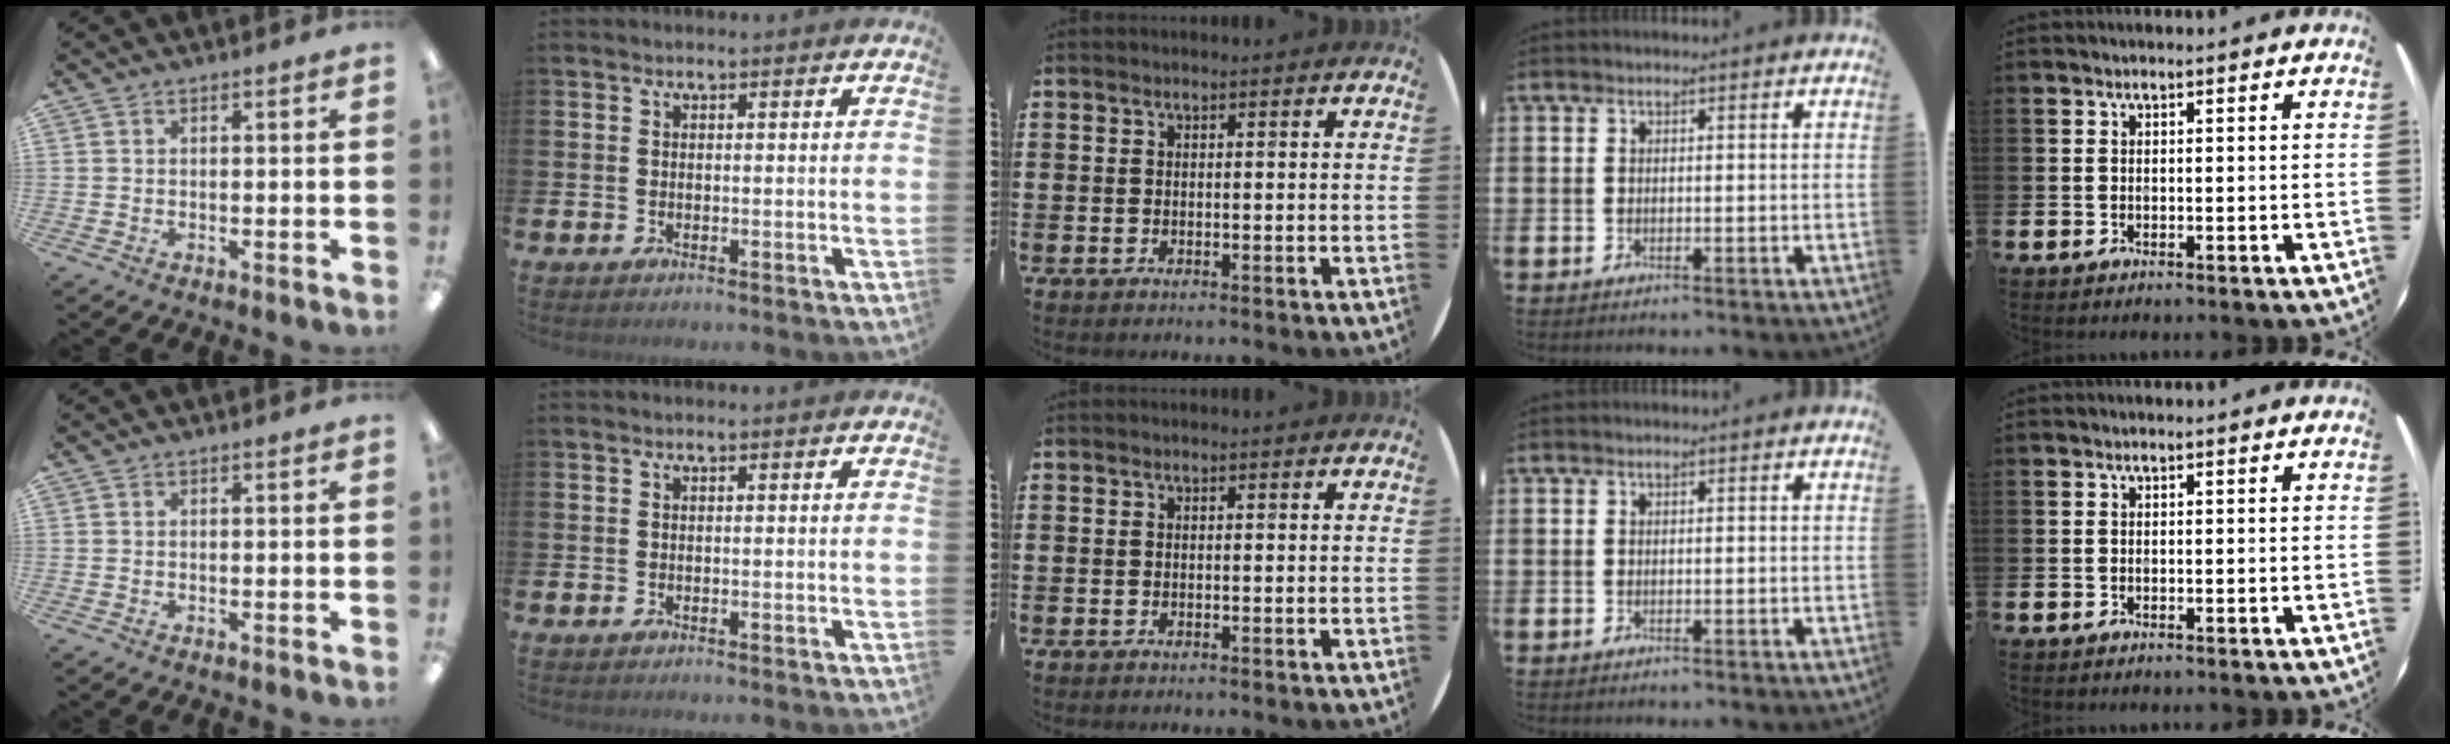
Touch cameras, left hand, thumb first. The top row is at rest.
{}